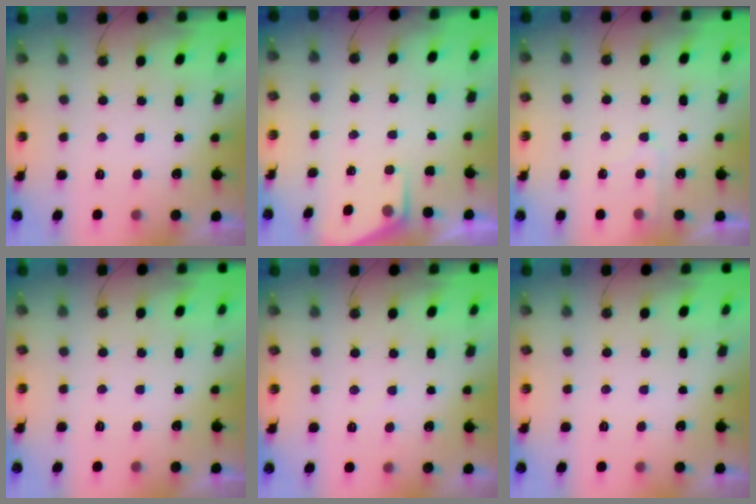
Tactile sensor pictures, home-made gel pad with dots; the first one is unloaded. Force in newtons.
{"total": 1.5, "press": 1.4, "slide": 0.2}
{"total": 5.4, "press": 5.4, "slide": 0.4}
{"total": 0.0}
{"total": 1.2, "press": 1.2, "slide": 0.3}
{"total": 0.0}